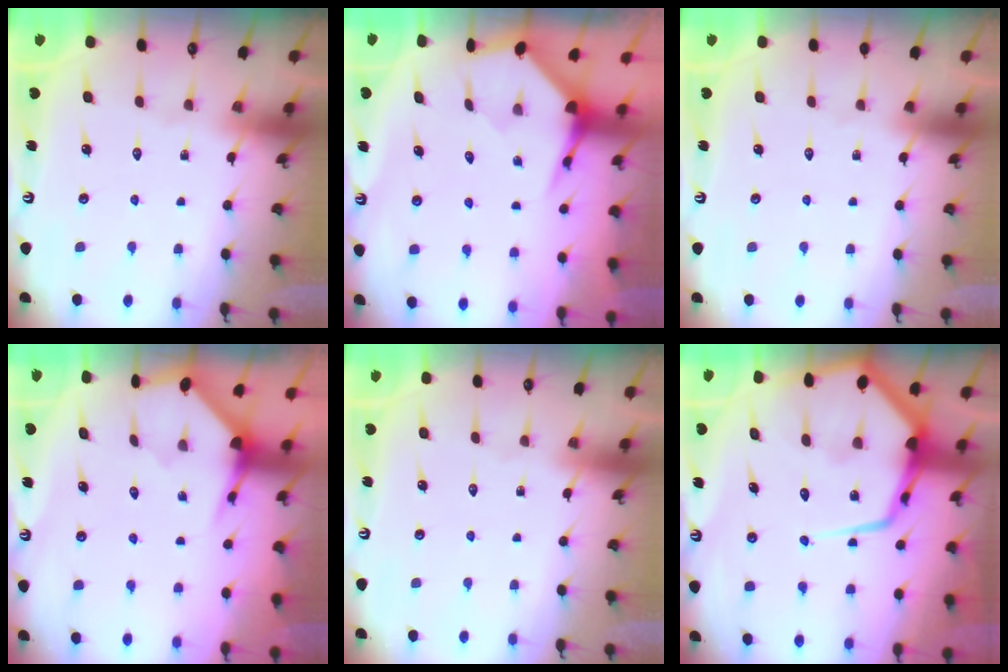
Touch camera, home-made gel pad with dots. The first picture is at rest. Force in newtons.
{"total": 4.0, "press": 3.9, "slide": 0.4}
{"total": 0.0}
{"total": 5.2, "press": 5.1, "slide": 0.4}
{"total": 0.0}
{"total": 17.0, "press": 16.9, "slide": 1.8}